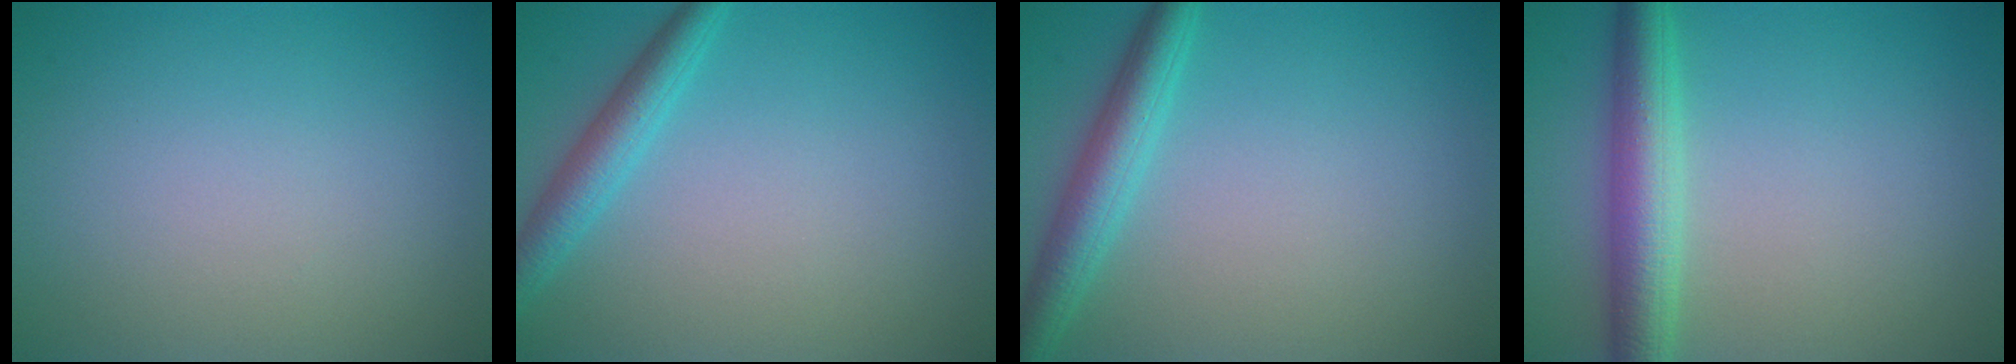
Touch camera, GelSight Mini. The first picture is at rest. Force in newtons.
{"total": 2.8, "press": 2.8, "slide": 0.1}
{"total": 3.8, "press": 3.8, "slide": 0.1}
{"total": 4.8, "press": 4.8, "slide": 0.1}